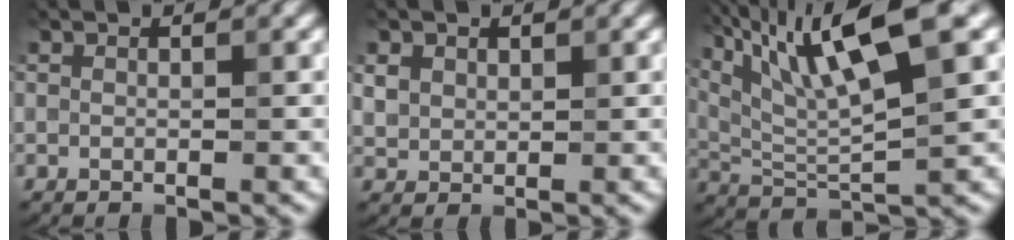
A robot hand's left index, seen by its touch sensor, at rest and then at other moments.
{"total": 1.6, "force": [0.8, 1.3, 0.5], "torque": [-0.015, -0.004, 0.019]}
{"total": 11.4, "force": [6.0, 2.2, 9.4], "torque": [-0.155, 0.015, 0.108]}